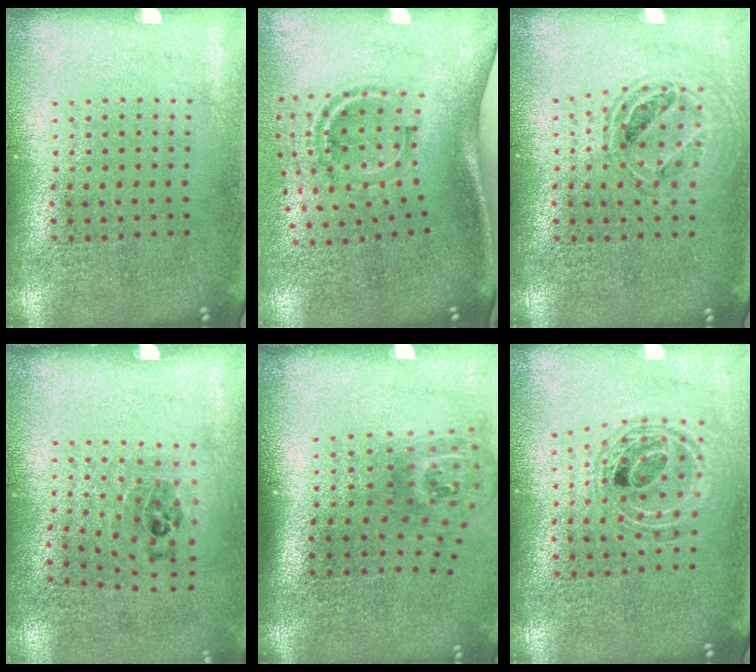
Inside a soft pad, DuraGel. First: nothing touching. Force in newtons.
{"total": 1.9, "press": 1.2, "slide": 1.5}
{"total": 0.8, "press": 0.8, "slide": 0.1}
{"total": 1.1, "press": 0.7, "slide": 0.8}
{"total": 1.9, "press": 1.2, "slide": 1.4}
{"total": 0.8, "press": 0.8, "slide": 0.2}